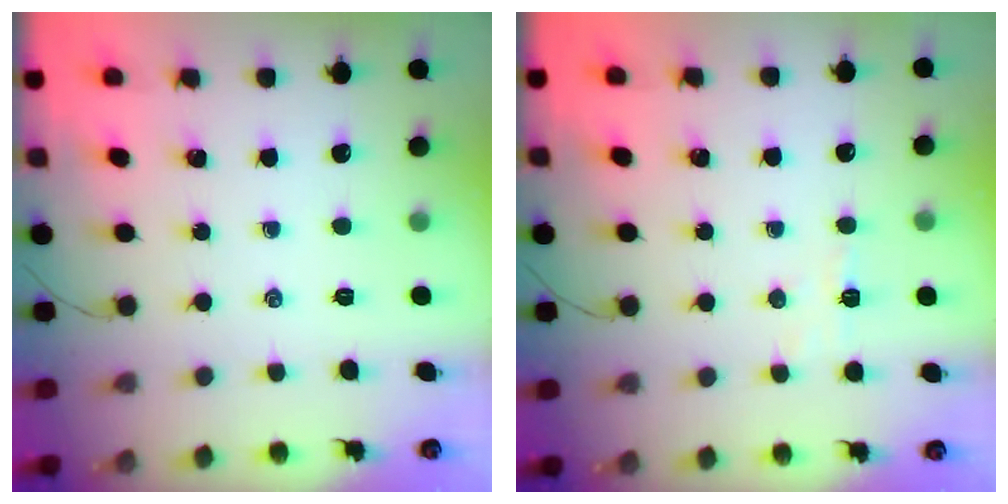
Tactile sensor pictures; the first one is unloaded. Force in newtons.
{"total": 4.4, "press": 4.2, "slide": 1.3}